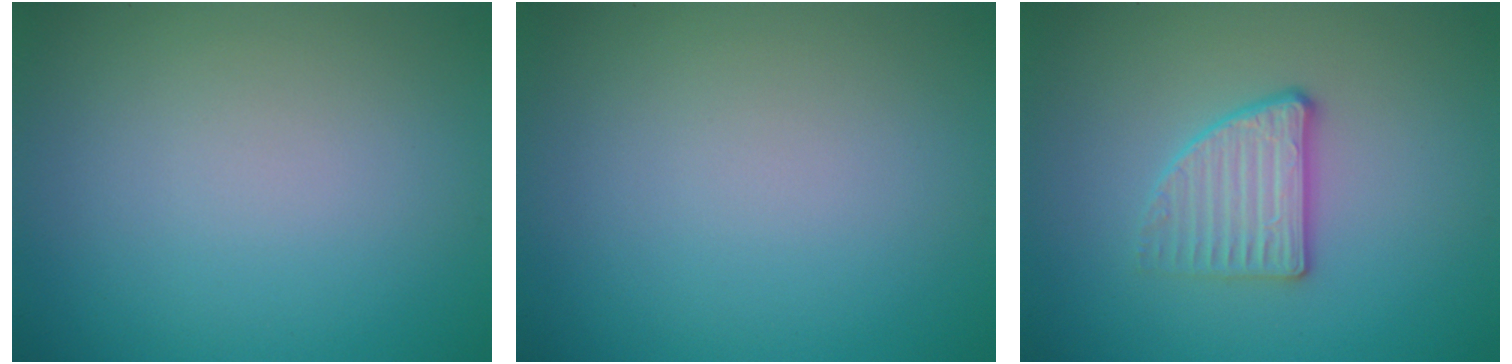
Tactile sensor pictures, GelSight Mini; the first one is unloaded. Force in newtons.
{"total": 0.0}
{"total": 2.8, "press": 2.5, "slide": 1.2}